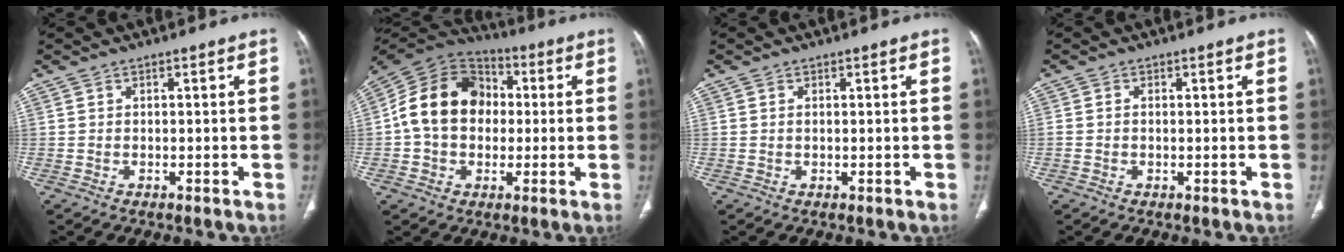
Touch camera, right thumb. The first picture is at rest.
{"total": 16.2, "force": [0.5, 12.6, 10.2], "torque": [-0.157, 0.033, -0.001]}
{"total": 0.0}
{"total": 0.6, "force": [-0.2, 0.4, 0.5], "torque": [-0.014, 0.001, -0.004]}